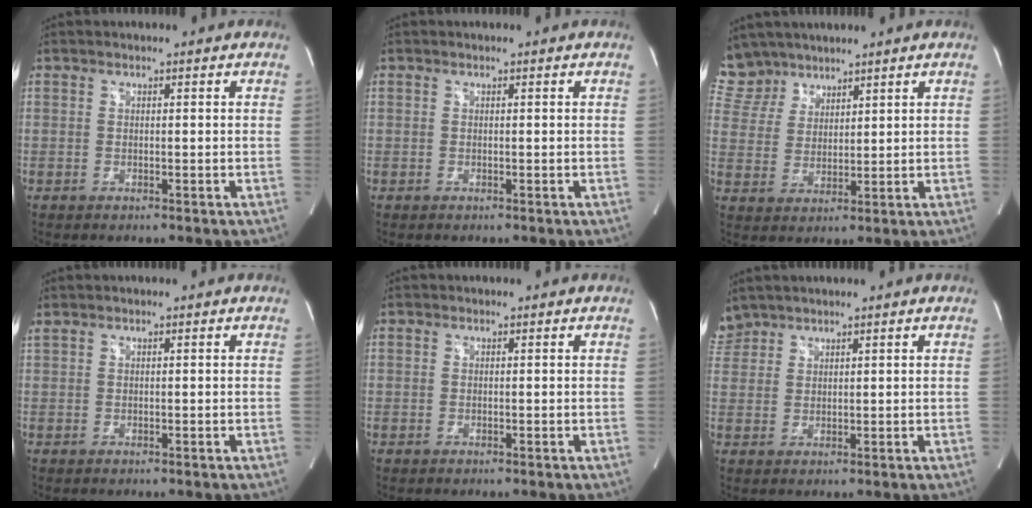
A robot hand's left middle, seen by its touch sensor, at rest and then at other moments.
{"total": 0.0}
{"total": 7.4, "force": [6.5, 3.7, 0.2], "torque": [-0.007, 0.009, 0.138]}
{"total": 0.7, "force": [0.6, 0.0, 0.3], "torque": [-0.023, 0.019, 0.022]}
{"total": 0.0}
{"total": 3.6, "force": [3.3, 1.4, -0.1], "torque": [-0.003, 0.017, 0.072]}